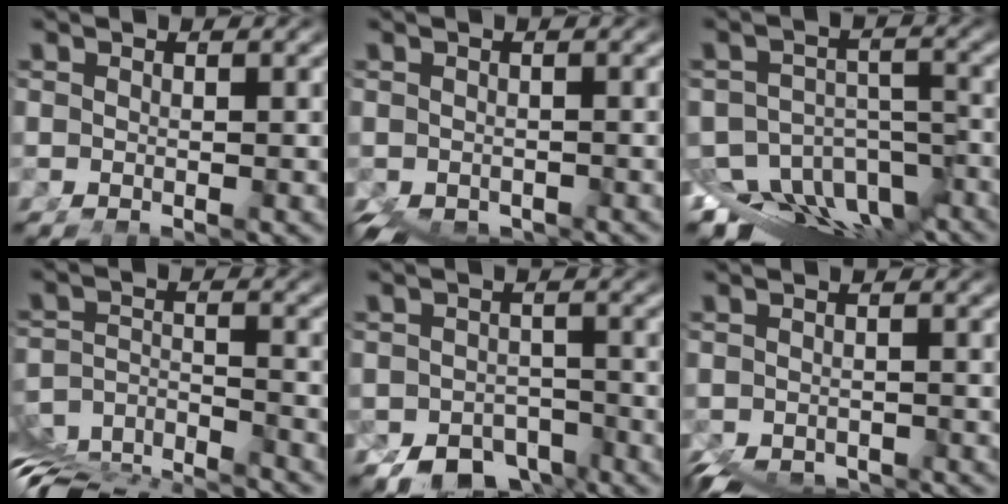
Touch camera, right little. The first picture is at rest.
{"total": 3.8, "force": [-2.6, 2.0, 1.9], "torque": [-0.041, -0.033, -0.025]}
{"total": 14.0, "force": [-7.2, 9.6, 7.1], "torque": [-0.116, -0.039, -0.106]}
{"total": 7.7, "force": [-4.8, 4.0, 4.5], "torque": [-0.080, -0.040, -0.069]}
{"total": 6.7, "force": [-4.7, 4.2, 2.2], "torque": [-0.015, -0.026, -0.067]}
{"total": 4.6, "force": [-3.6, 2.0, 1.9], "torque": [-0.036, -0.035, -0.042]}